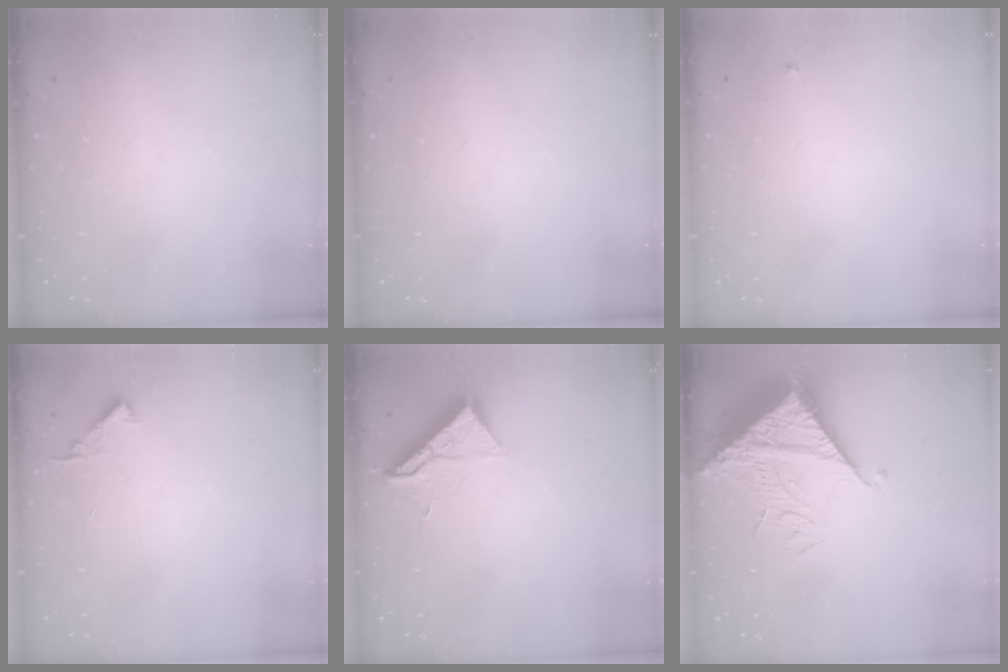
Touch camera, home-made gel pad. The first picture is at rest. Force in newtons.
{"total": 0.0}
{"total": 2.4, "press": 2.3, "slide": 0.4}
{"total": 3.4, "press": 3.4, "slide": 0.4}
{"total": 7.3, "press": 7.2, "slide": 0.5}
{"total": 12.1, "press": 12.0, "slide": 1.3}